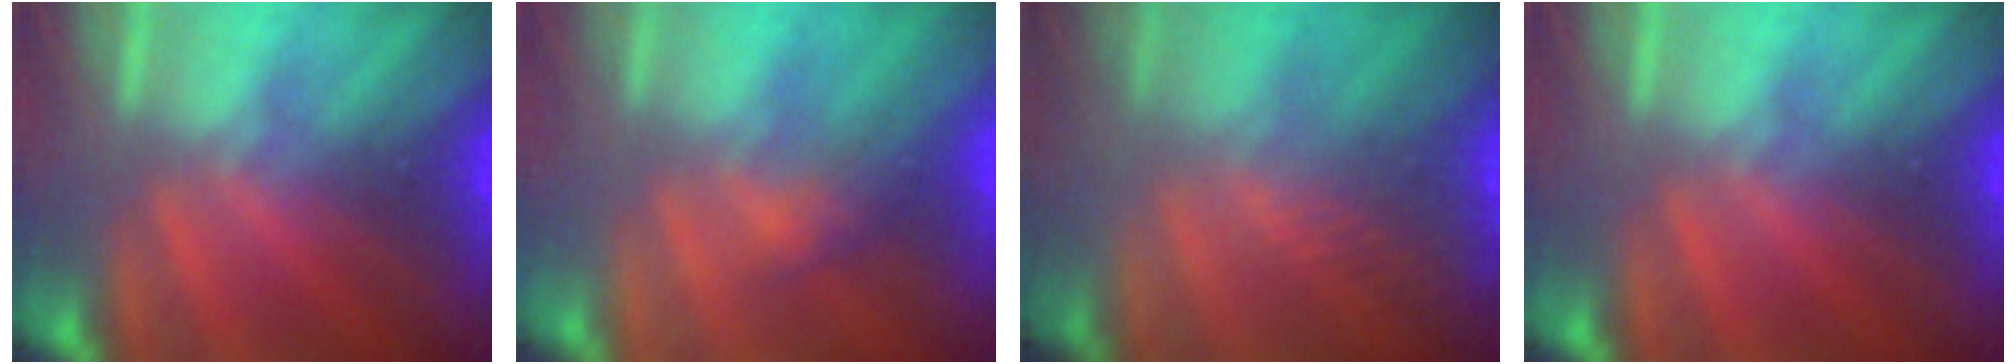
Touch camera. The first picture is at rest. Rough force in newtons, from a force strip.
{"total": 2.9}
{"total": 2.4}
{"total": 0.0}